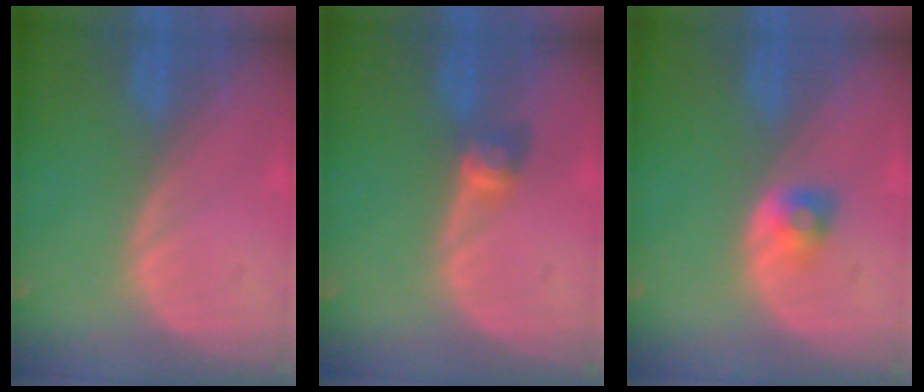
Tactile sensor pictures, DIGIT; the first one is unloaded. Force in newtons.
{"total": 2.8, "press": 2.5, "slide": 1.3}
{"total": 2.3, "press": 2.2, "slide": 0.7}